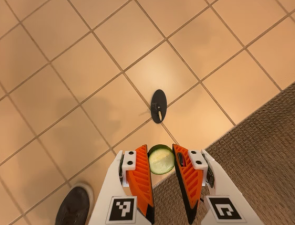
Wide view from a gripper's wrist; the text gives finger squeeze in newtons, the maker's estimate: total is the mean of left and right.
{"total": 7.8, "left": 8.0, "right": 7.6}